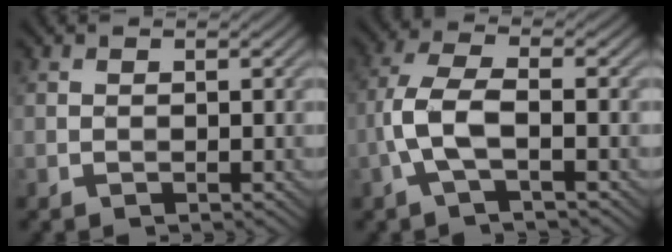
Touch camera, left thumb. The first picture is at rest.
{"total": 5.7, "force": [-1.7, 1.8, 5.2], "torque": [-0.120, 0.010, -0.044]}